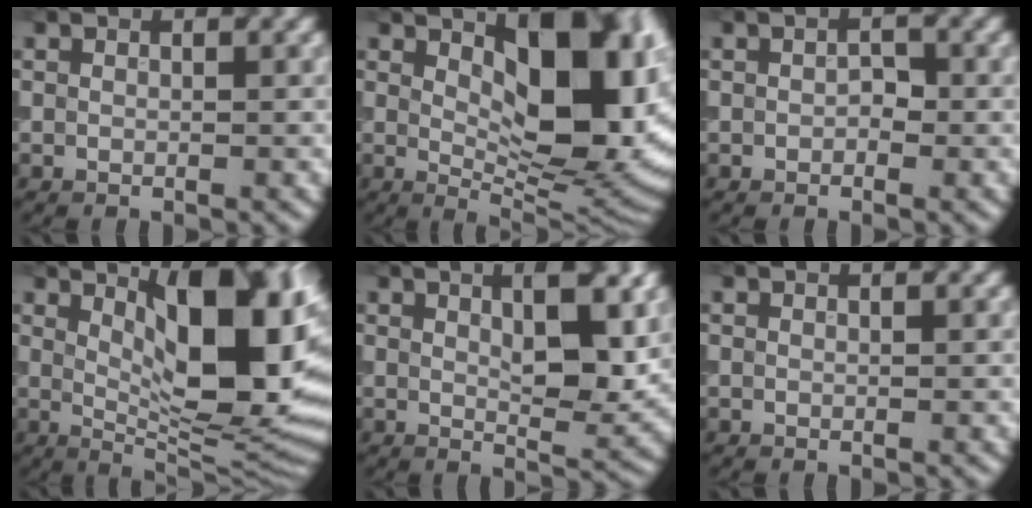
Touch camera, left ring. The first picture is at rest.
{"total": 12.6, "force": [3.0, 5.8, 10.8], "torque": [-0.124, -0.001, 0.047]}
{"total": 1.1, "force": [-0.2, 0.8, 0.8], "torque": [-0.011, -0.001, -0.005]}
{"total": 12.4, "force": [3.2, 4.4, 11.1], "torque": [-0.145, 0.000, 0.054]}
{"total": 5.6, "force": [1.8, 1.6, 5.0], "torque": [-0.070, -0.003, 0.028]}
{"total": 0.0}